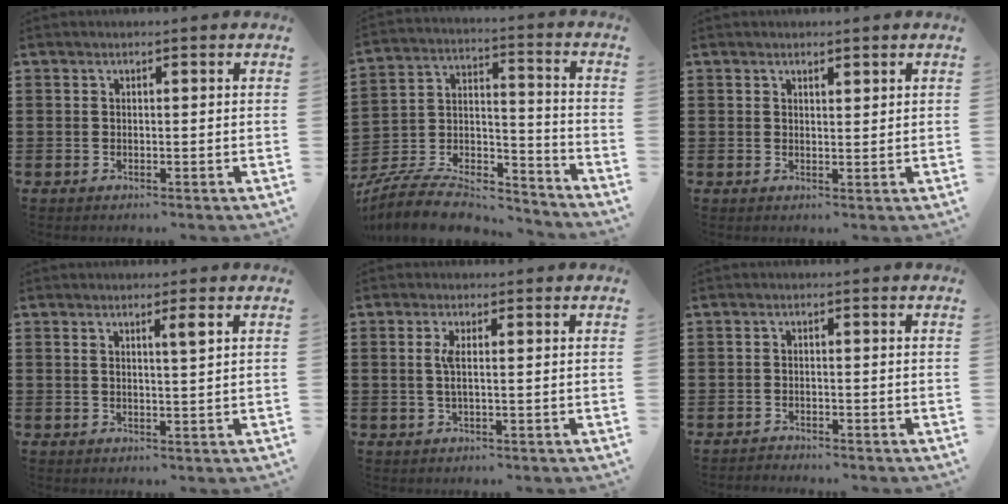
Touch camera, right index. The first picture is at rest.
{"total": 9.0, "force": [-8.1, 2.2, 3.2], "torque": [-0.061, 0.012, -0.158]}
{"total": 1.2, "force": [1.1, 0.5, 0.1], "torque": [-0.004, 0.004, 0.021]}
{"total": 2.0, "force": [0.9, -0.1, 1.7], "torque": [-0.026, -0.004, 0.012]}
{"total": 2.2, "force": [0.1, 0.1, 2.2], "torque": [-0.046, -0.003, -0.001]}
{"total": 1.4, "force": [-1.4, 0.2, -0.1], "torque": [-0.003, 0.003, -0.030]}